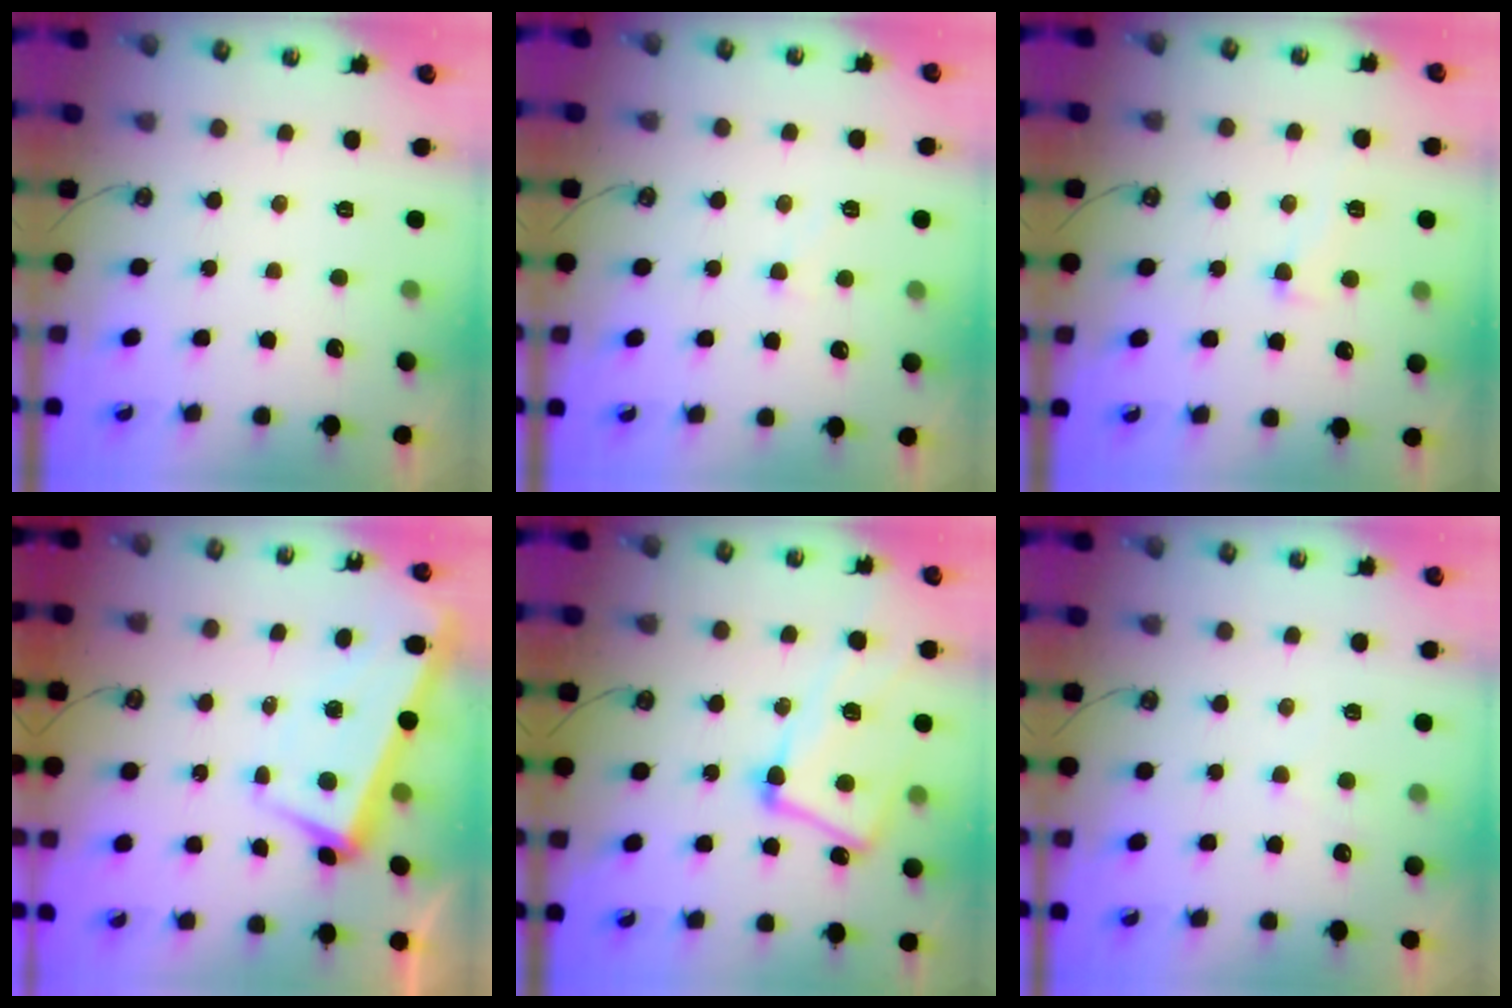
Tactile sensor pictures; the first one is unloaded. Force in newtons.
{"total": 0.8, "press": 0.6, "slide": 0.5}
{"total": 2.2, "press": 1.7, "slide": 1.4}
{"total": 2.2, "press": 0.7, "slide": 2.1}
{"total": 10.9, "press": 10.8, "slide": 1.5}
{"total": 3.2, "press": 3.2, "slide": 0.3}